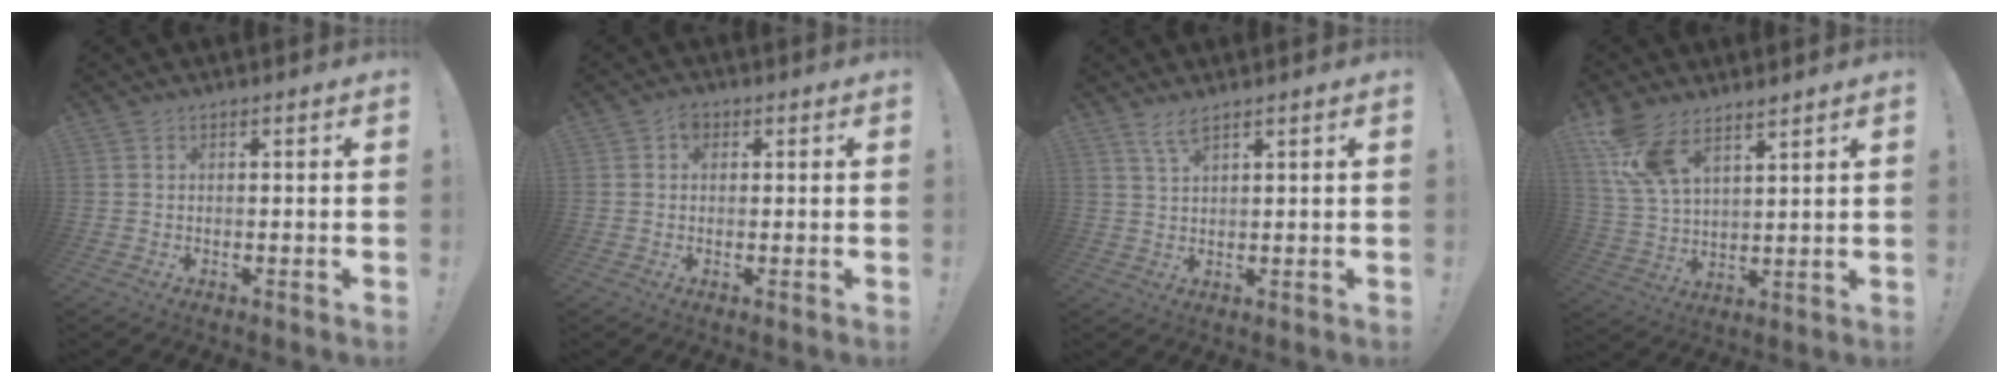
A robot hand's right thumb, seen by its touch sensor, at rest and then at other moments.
{"total": 2.5, "force": [0.5, 2.0, 1.4], "torque": [-0.015, 0.001, 0.006]}
{"total": 3.8, "force": [2.7, 0.6, 2.5], "torque": [-0.055, -0.009, 0.049]}
{"total": 11.2, "force": [8.1, 4.9, 6.0], "torque": [-0.128, -0.033, 0.160]}